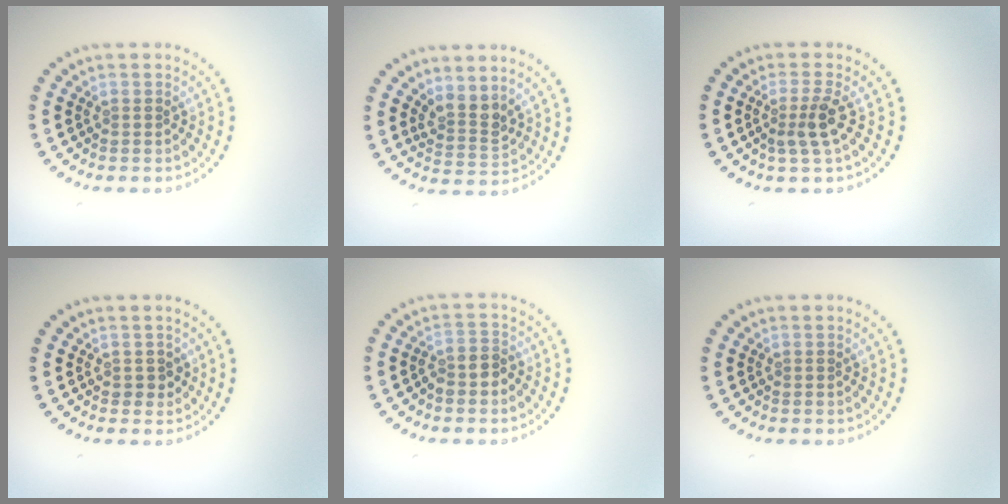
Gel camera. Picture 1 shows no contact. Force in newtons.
{"total": 2.6, "press": 1.9, "slide": 1.8}
{"total": 2.4, "press": 1.8, "slide": 1.6}
{"total": 1.0, "press": 0.9, "slide": 0.3}
{"total": 2.2, "press": 1.9, "slide": 1.2}
{"total": 0.0}